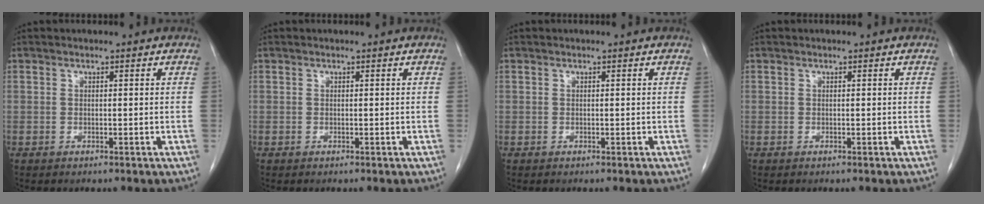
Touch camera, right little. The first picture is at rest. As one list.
[{"total": 0.0}, {"total": 0.0}, {"total": 0.0}]